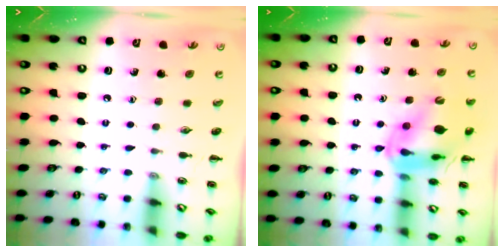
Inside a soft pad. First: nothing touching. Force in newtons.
{"total": 16.0, "press": 15.7, "slide": 3.3}